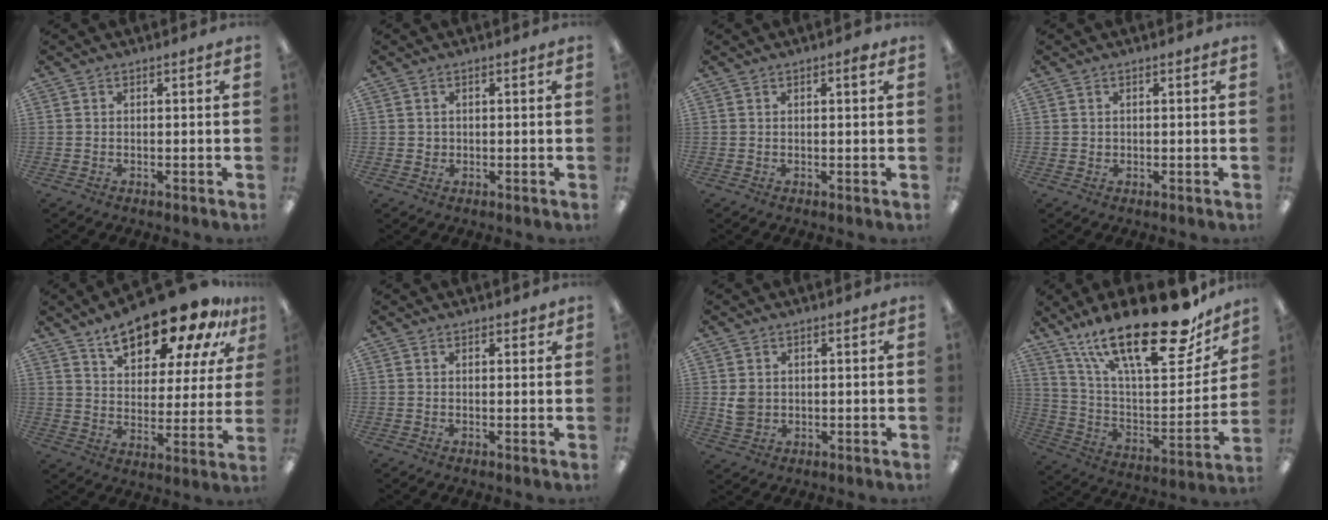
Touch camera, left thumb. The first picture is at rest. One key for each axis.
{"total": 1.1, "fx": 0.2, "fy": 1.1, "fz": 0.0, "tx": -0.002, "ty": 0.005, "tz": 0.002}
{"total": 1.5, "fx": 0.8, "fy": 0.4, "fz": 1.2, "tx": -0.017, "ty": 0.000, "tz": 0.012}
{"total": 0.8, "fx": 0.2, "fy": 0.8, "fz": -0.1, "tx": 0.000, "ty": 0.004, "tz": 0.003}
{"total": 18.5, "fx": 13.7, "fy": 7.5, "fz": 10.0, "tx": -0.158, "ty": -0.079, "tz": 0.232}
{"total": 1.2, "fx": 1.0, "fy": 0.6, "fz": 0.3, "tx": 0.002, "ty": -0.002, "tz": 0.016}
{"total": 3.7, "fx": 0.9, "fy": 3.3, "fz": 1.4, "tx": -0.013, "ty": -0.001, "tz": 0.015}
{"total": 27.8, "fx": 18.8, "fy": 9.3, "fz": 18.3, "tx": -0.286, "ty": -0.118, "tz": 0.319}